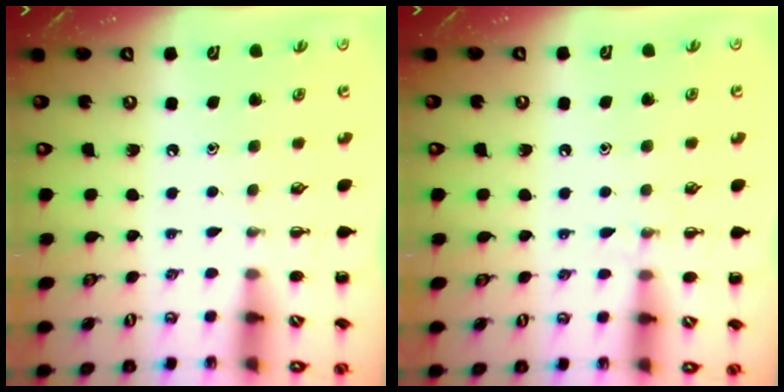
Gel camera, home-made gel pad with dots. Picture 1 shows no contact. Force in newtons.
{"total": 4.6, "press": 4.3, "slide": 1.5}